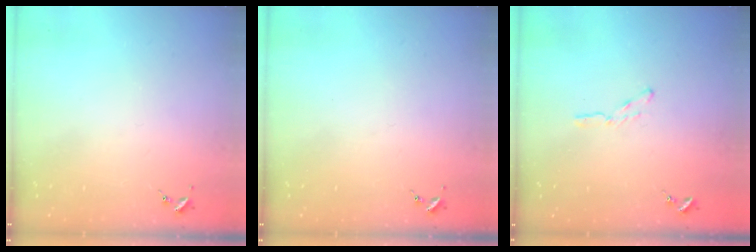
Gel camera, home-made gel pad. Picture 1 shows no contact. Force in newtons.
{"total": 0.0}
{"total": 3.0, "press": 3.0, "slide": 0.3}